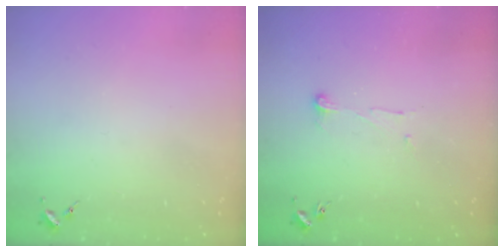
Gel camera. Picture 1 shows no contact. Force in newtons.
{"total": 6.5, "press": 6.5, "slide": 0.7}